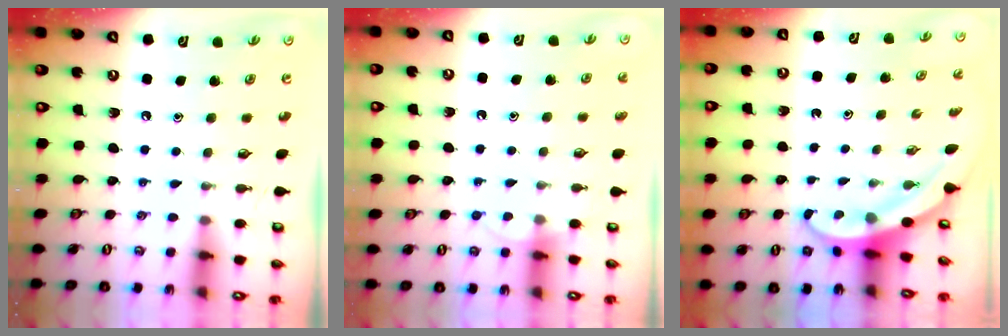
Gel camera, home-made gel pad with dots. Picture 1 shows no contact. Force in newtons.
{"total": 3.2, "press": 3.2, "slide": 0.4}
{"total": 3.3, "press": 3.3, "slide": 0.0}